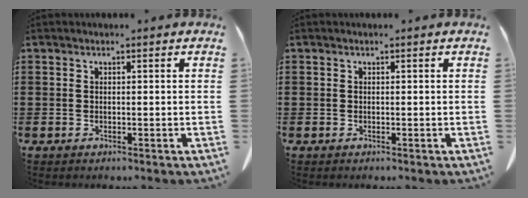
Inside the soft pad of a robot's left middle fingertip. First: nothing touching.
{"total": 0.0}